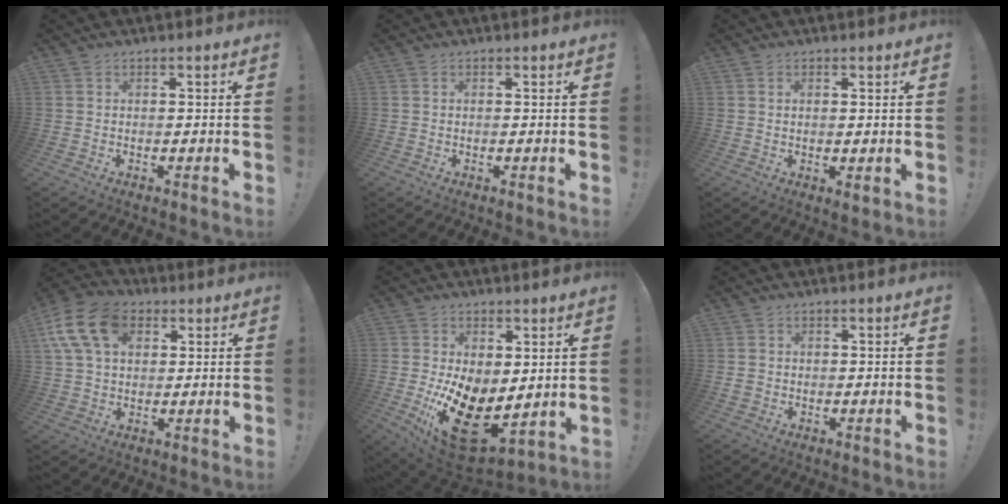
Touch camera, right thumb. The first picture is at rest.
{"total": 0.0}
{"total": 1.7, "force": [0.7, 0.5, 1.4], "torque": [-0.016, -0.003, 0.012]}
{"total": 15.8, "force": [6.0, 10.9, 9.7], "torque": [-0.173, -0.018, 0.115]}
{"total": 16.6, "force": [-2.5, 10.2, 12.9], "torque": [-0.212, -0.007, -0.023]}
{"total": 1.2, "force": [-0.1, 1.2, 0.3], "torque": [-0.014, 0.007, 0.000]}